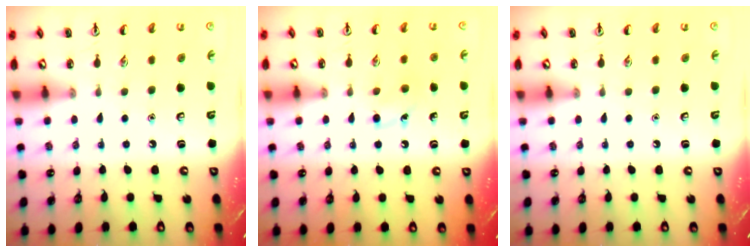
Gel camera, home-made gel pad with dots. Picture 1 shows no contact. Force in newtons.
{"total": 6.0, "press": 5.7, "slide": 1.7}
{"total": 0.0}